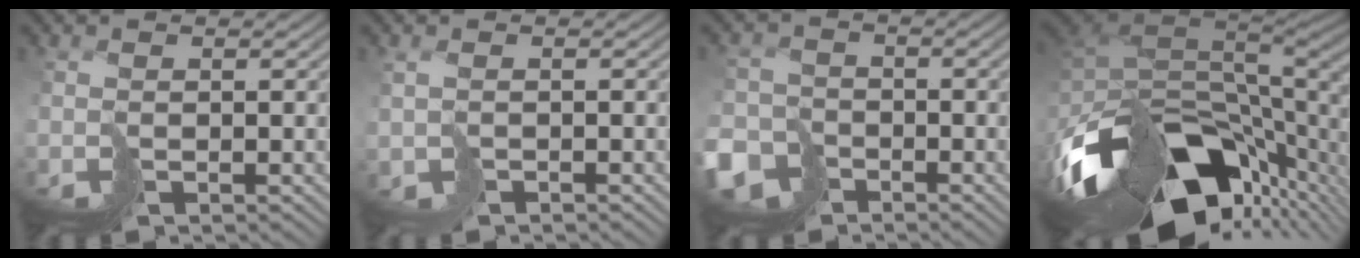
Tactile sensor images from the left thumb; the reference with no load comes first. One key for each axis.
{"total": 1.8, "fx": -0.4, "fy": 1.3, "fz": 1.1, "tx": -0.035, "ty": -0.008, "tz": -0.008}
{"total": 8.5, "fx": -5.1, "fy": 5.7, "fz": 3.7, "tx": -0.085, "ty": -0.024, "tz": -0.108}
{"total": 17.6, "fx": -7.2, "fy": 8.8, "fz": 13.5, "tx": -0.316, "ty": -0.039, "tz": -0.109}